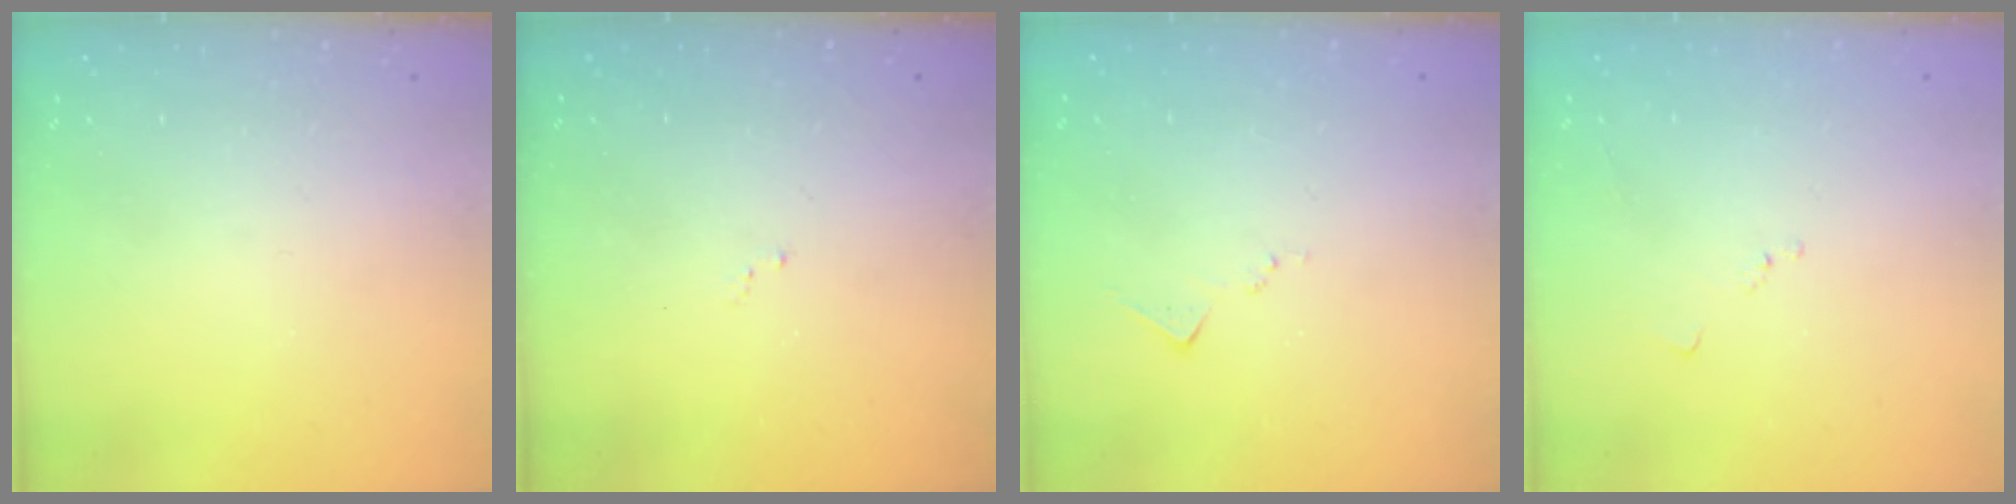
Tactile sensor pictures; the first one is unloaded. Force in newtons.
{"total": 7.6, "press": 7.5, "slide": 1.0}
{"total": 7.1, "press": 7.0, "slide": 0.8}
{"total": 6.1, "press": 6.0, "slide": 0.6}